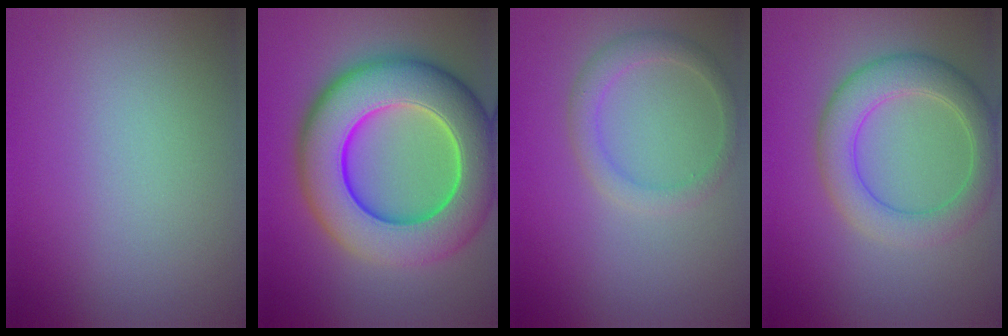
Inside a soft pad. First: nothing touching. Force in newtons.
{"total": 12.5, "press": 12.5, "slide": 0.4}
{"total": 2.4, "press": 2.4, "slide": 0.2}
{"total": 5.0, "press": 5.0, "slide": 0.2}